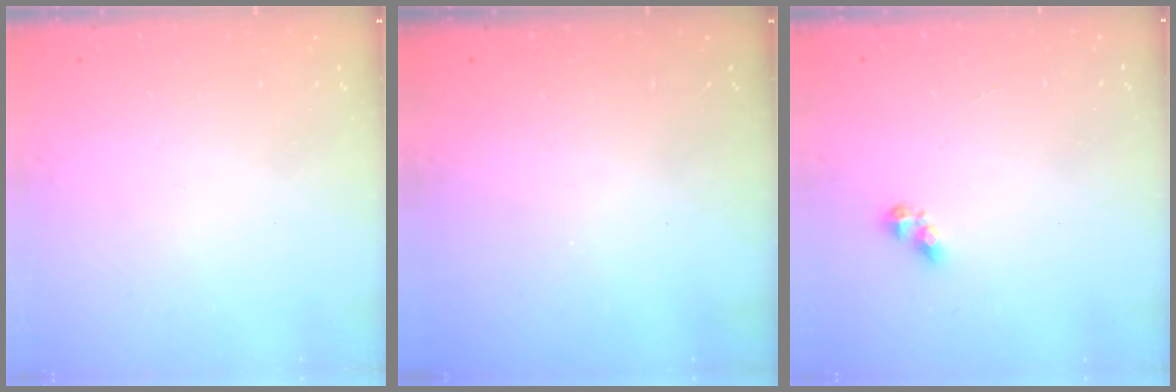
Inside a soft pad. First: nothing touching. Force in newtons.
{"total": 0.0}
{"total": 4.9, "press": 4.8, "slide": 0.6}